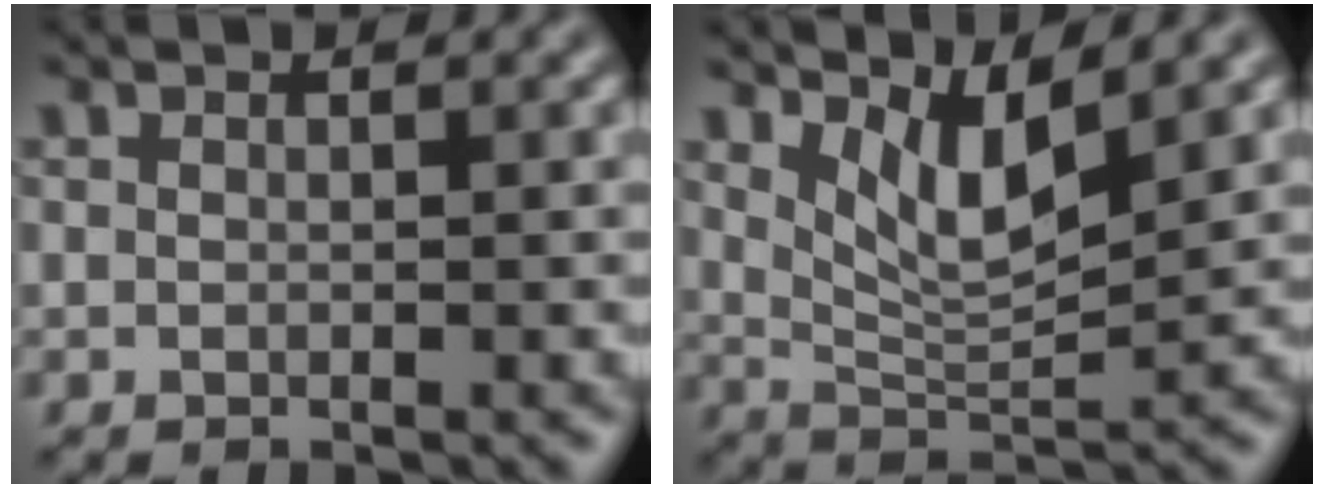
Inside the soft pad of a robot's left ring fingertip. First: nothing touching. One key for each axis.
{"total": 4.5, "fx": 2.7, "fy": 1.3, "fz": 3.4, "tx": -0.072, "ty": -0.014, "tz": 0.053}